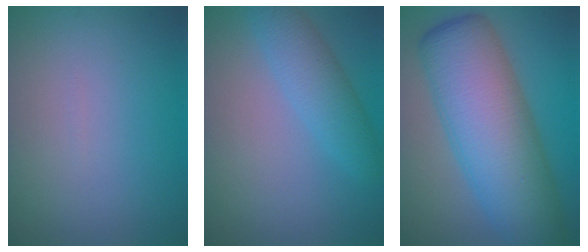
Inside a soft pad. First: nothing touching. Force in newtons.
{"total": 3.5, "press": 3.5, "slide": 0.2}
{"total": 12.2, "press": 12.2, "slide": 0.2}